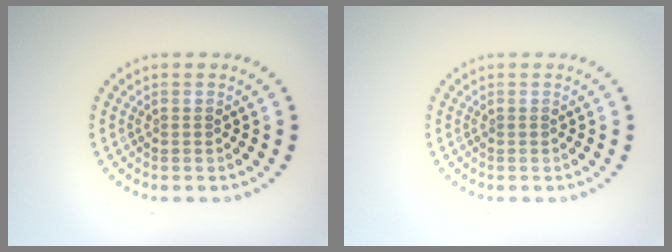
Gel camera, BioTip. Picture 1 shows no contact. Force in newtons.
{"total": 0.0}